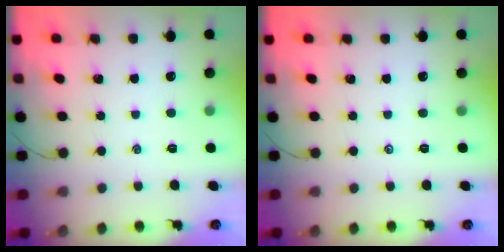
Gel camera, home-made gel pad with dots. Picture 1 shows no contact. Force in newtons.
{"total": 0.0}